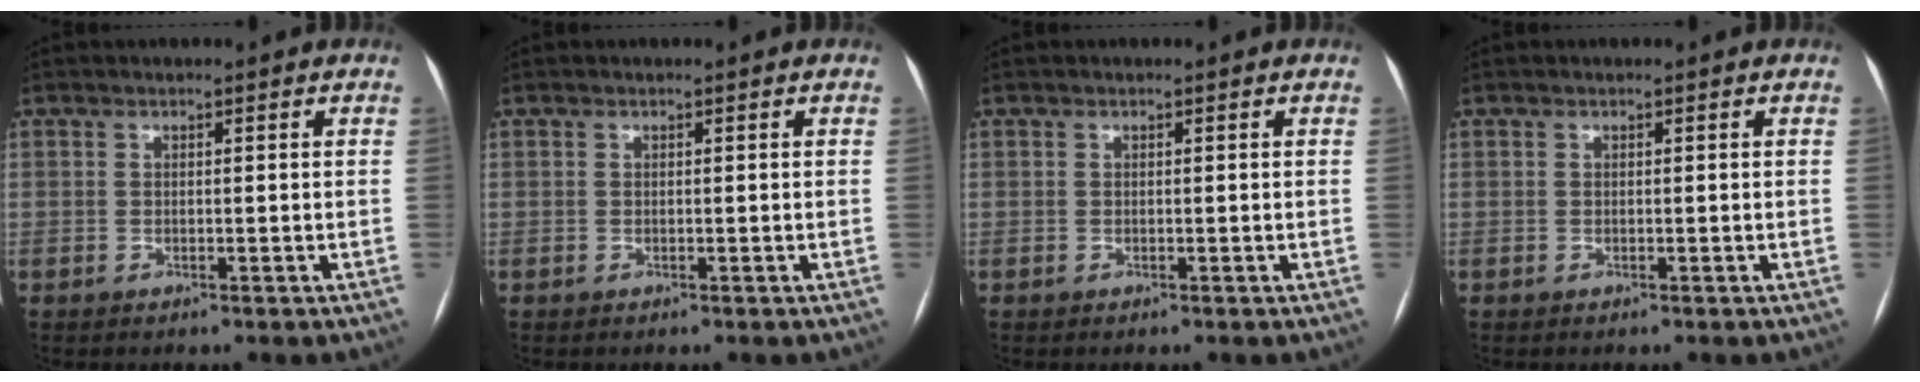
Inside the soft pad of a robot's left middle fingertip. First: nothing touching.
{"total": 0.0}
{"total": 0.0}
{"total": 0.0}